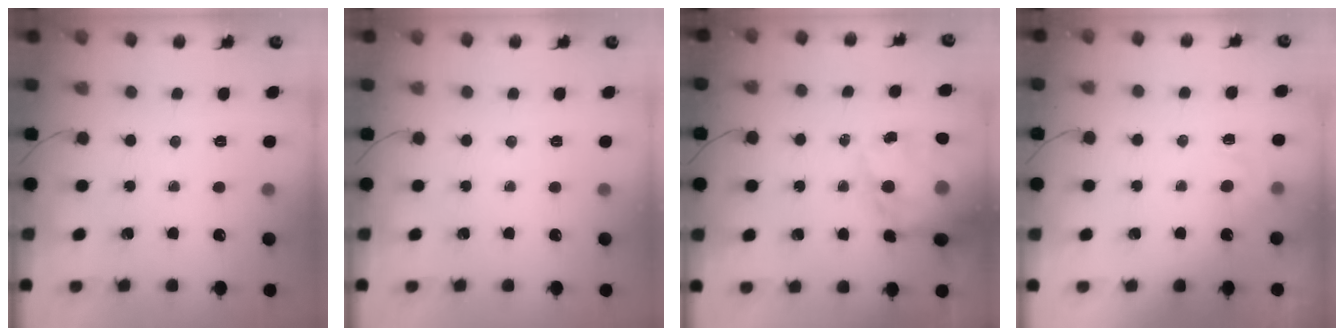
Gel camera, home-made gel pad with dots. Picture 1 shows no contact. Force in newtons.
{"total": 0.0}
{"total": 18.7, "press": 18.2, "slide": 4.2}
{"total": 3.1, "press": 2.6, "slide": 1.7}